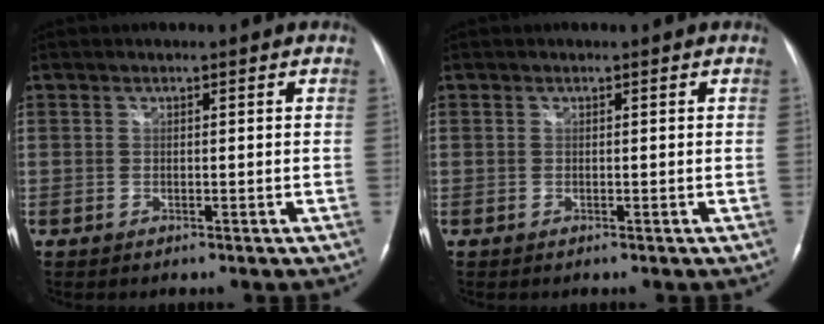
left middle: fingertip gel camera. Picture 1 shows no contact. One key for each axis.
{"total": 0.0}